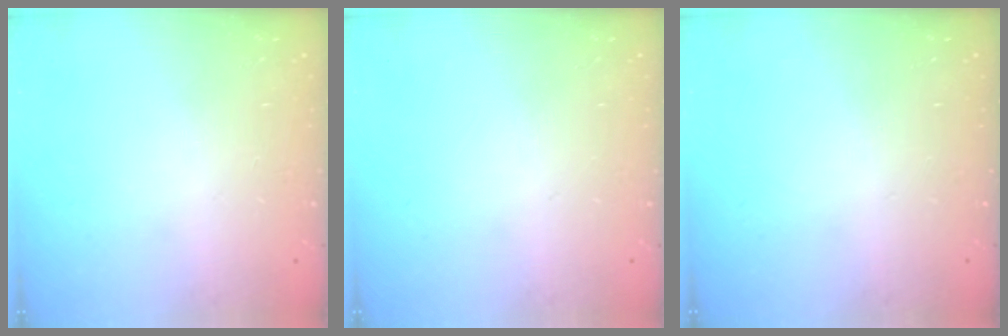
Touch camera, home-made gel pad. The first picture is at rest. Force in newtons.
{"total": 0.0}
{"total": 0.0}